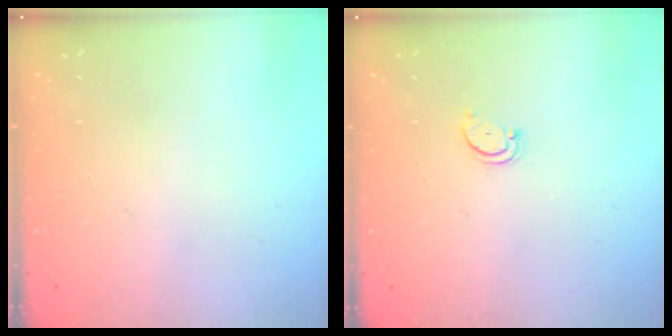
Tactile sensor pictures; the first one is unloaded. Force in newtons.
{"total": 2.5, "press": 2.4, "slide": 0.5}